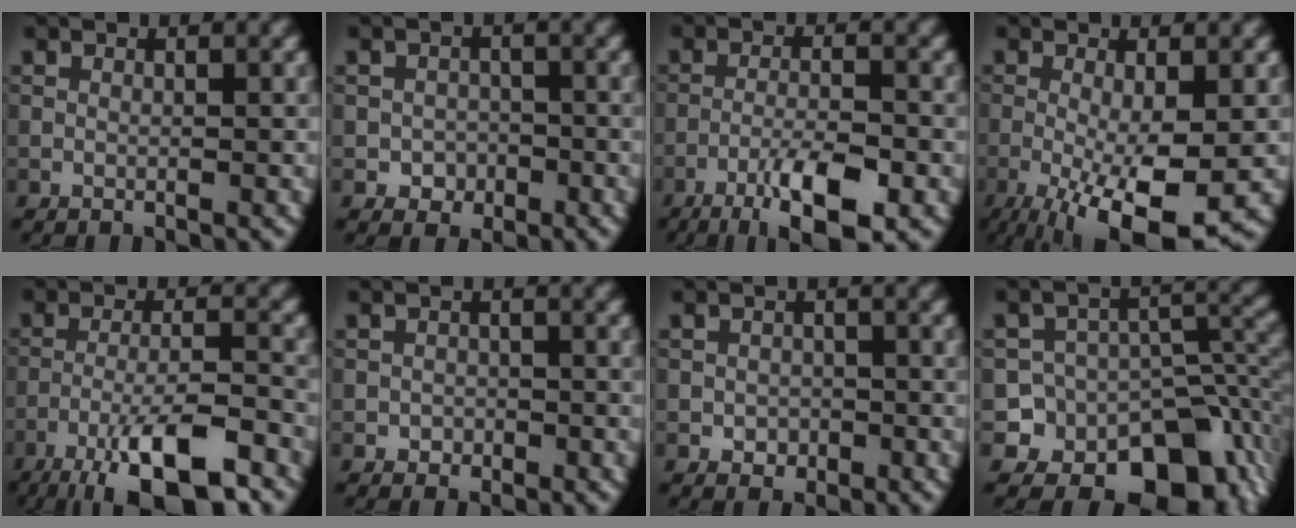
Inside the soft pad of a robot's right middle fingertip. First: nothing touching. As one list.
[{"total": 2.1, "force": [-0.9, 1.8, 0.6], "torque": [0.001, 0.000, -0.019]}, {"total": 6.5, "force": [-3.9, 1.3, 5.1], "torque": [-0.091, 0.002, -0.066]}, {"total": 8.3, "force": [-2.7, 2.2, 7.6], "torque": [-0.137, -0.020, -0.035]}, {"total": 9.9, "force": [-6.4, 2.3, 7.2], "torque": [-0.118, 0.004, -0.114]}, {"total": 1.3, "force": [-0.6, 1.1, 0.3], "torque": [0.003, -0.001, -0.013]}, {"total": 1.6, "force": [-0.5, 1.4, 0.7], "torque": [-0.006, -0.003, -0.012]}, {"total": 13.7, "force": [-8.6, 9.3, 5.2], "torque": [-0.076, 0.006, -0.114]}]